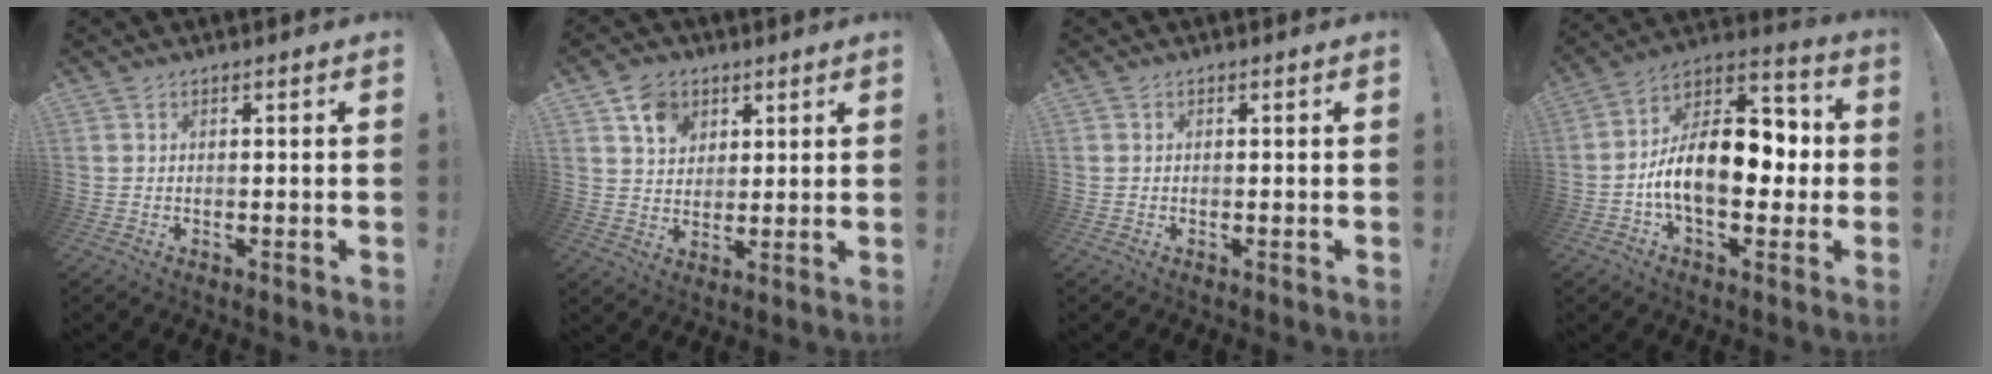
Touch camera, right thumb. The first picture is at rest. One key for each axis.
{"total": 8.7, "fx": 4.5, "fy": 7.0, "fz": 2.6, "tx": -0.032, "ty": -0.024, "tz": 0.087}
{"total": 0.0}
{"total": 18.5, "fx": -1.8, "fy": 10.7, "fz": 15.0, "tx": -0.252, "ty": 0.017, "tz": -0.025}